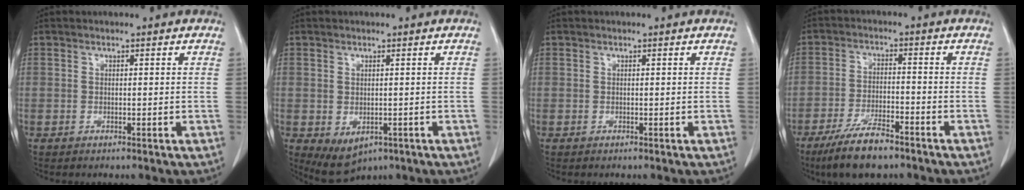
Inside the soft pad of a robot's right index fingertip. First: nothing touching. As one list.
[{"total": 4.6, "force": [-1.5, 3.0, 3.1], "torque": [-0.053, -0.010, -0.005]}, {"total": 0.0}, {"total": 8.8, "force": [-6.5, 2.2, 5.6], "torque": [-0.105, -0.014, -0.114]}]